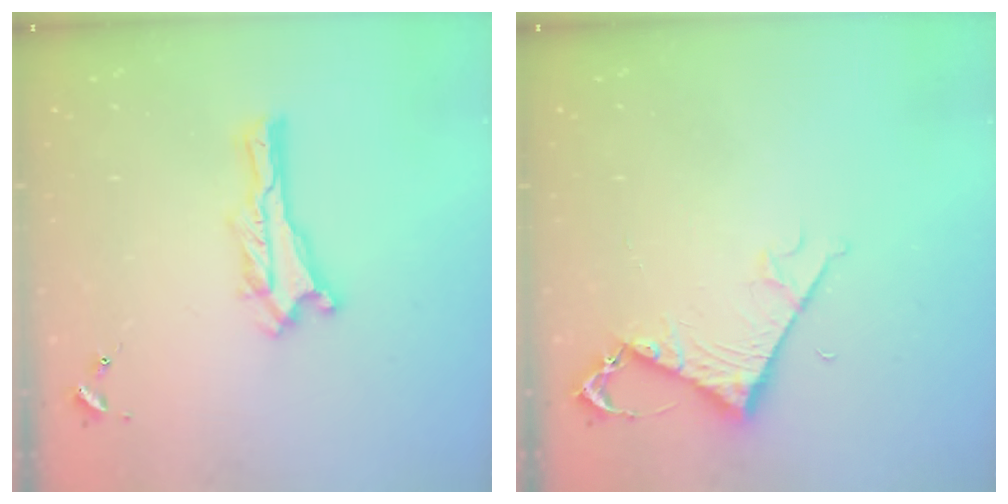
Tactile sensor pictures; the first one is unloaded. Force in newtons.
{"total": 5.3, "press": 5.2, "slide": 0.5}